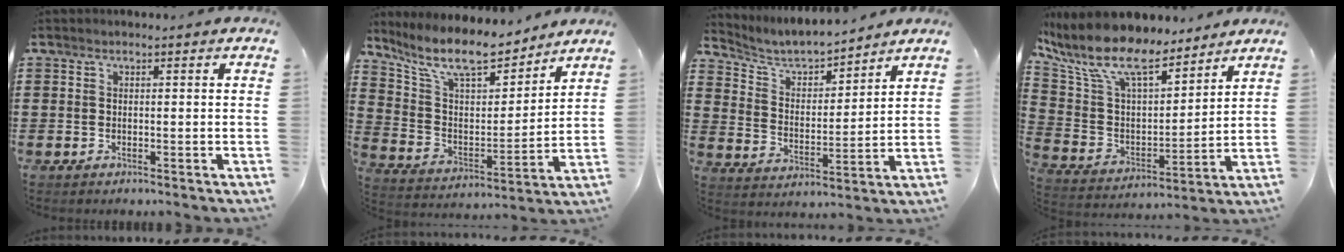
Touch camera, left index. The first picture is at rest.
{"total": 10.8, "force": [9.1, 2.3, 5.3], "torque": [-0.132, -0.052, 0.157]}
{"total": 5.3, "force": [5.0, 1.1, 1.4], "torque": [-0.053, -0.034, 0.081]}
{"total": 12.4, "force": [9.6, 3.9, 6.9], "torque": [-0.179, -0.053, 0.166]}